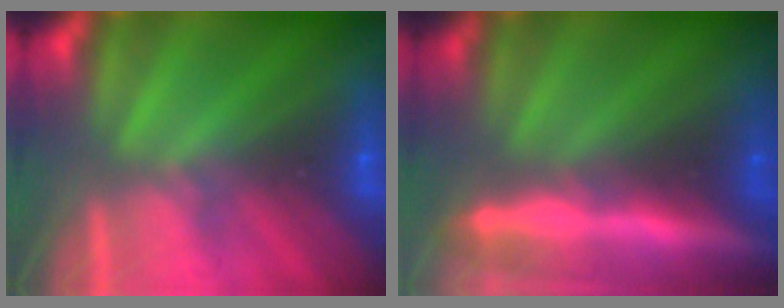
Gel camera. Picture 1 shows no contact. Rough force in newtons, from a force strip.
{"total": 7.0}